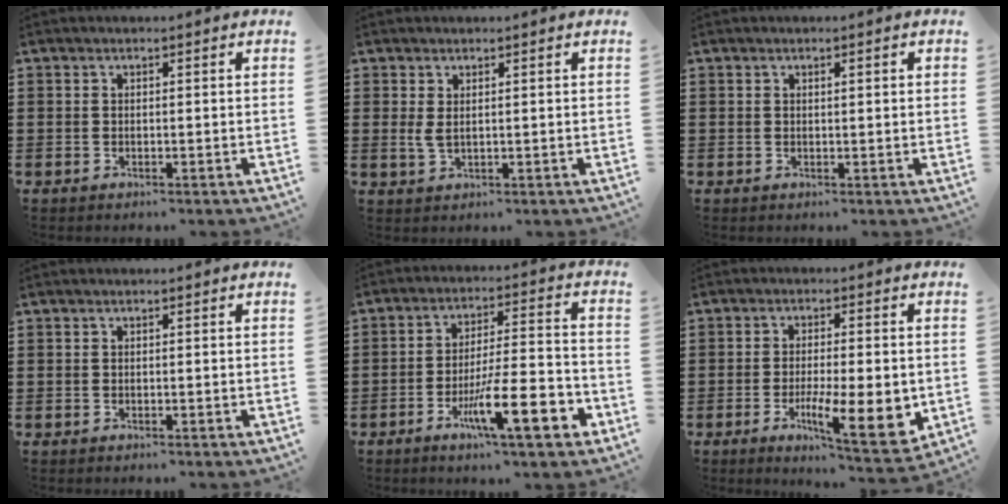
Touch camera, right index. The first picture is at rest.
{"total": 2.0, "force": [0.8, 0.7, 1.7], "torque": [-0.043, -0.001, 0.012]}
{"total": 0.7, "force": [0.3, 0.0, 0.6], "torque": [-0.011, 0.000, 0.005]}
{"total": 0.0}
{"total": 12.8, "force": [-5.9, 2.7, 11.0], "torque": [-0.179, 0.005, -0.098]}
{"total": 10.5, "force": [-2.3, 2.6, 9.9], "torque": [-0.157, -0.009, -0.030]}